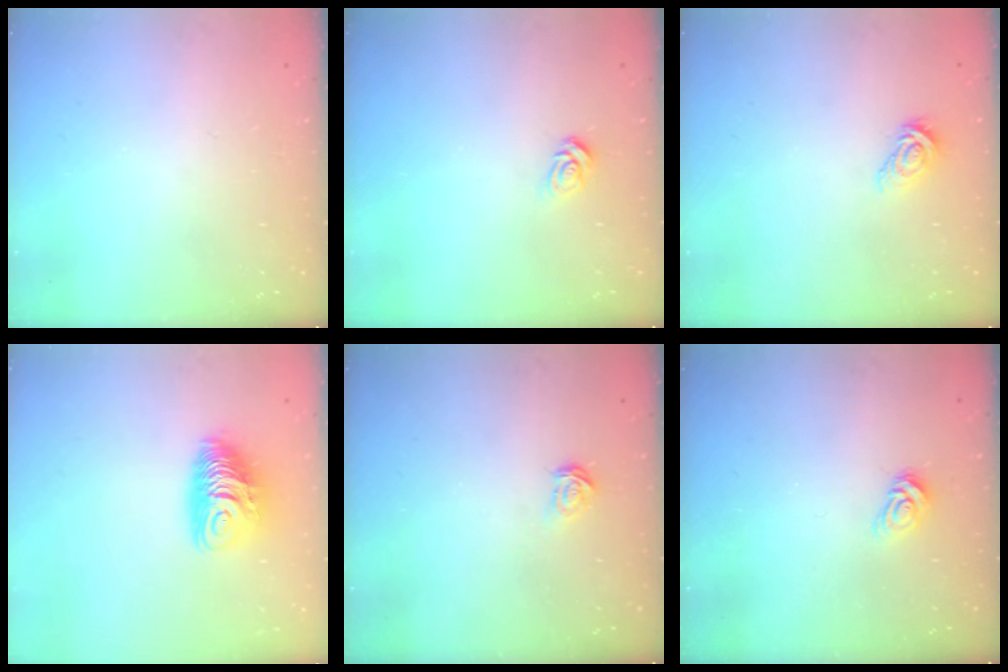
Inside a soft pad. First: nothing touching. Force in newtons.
{"total": 5.1, "press": 5.0, "slide": 0.4}
{"total": 7.2, "press": 7.1, "slide": 0.3}
{"total": 10.1, "press": 10.1, "slide": 0.5}
{"total": 2.1, "press": 2.1, "slide": 0.2}
{"total": 5.8, "press": 5.8, "slide": 0.4}